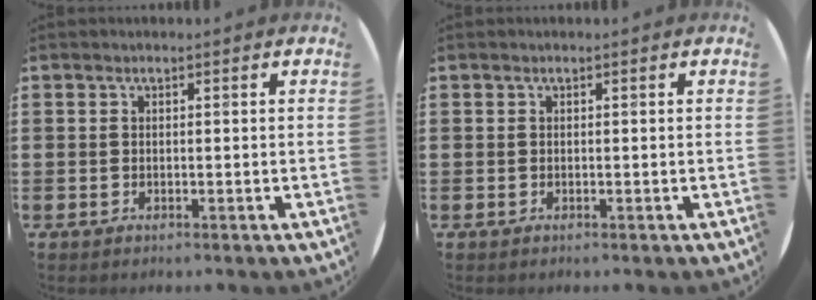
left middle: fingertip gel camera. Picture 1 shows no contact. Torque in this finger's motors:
{"motor_torque": [0.00, 0.00, 0.00, 0.00]}